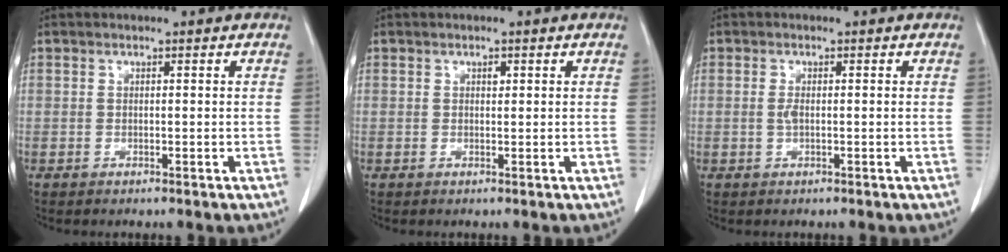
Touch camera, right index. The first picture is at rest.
{"total": 0.7, "force": [0.3, 0.4, 0.5], "torque": [-0.009, -0.001, 0.005]}
{"total": 1.3, "force": [-0.1, 0.4, 1.2], "torque": [-0.027, 0.000, -0.002]}